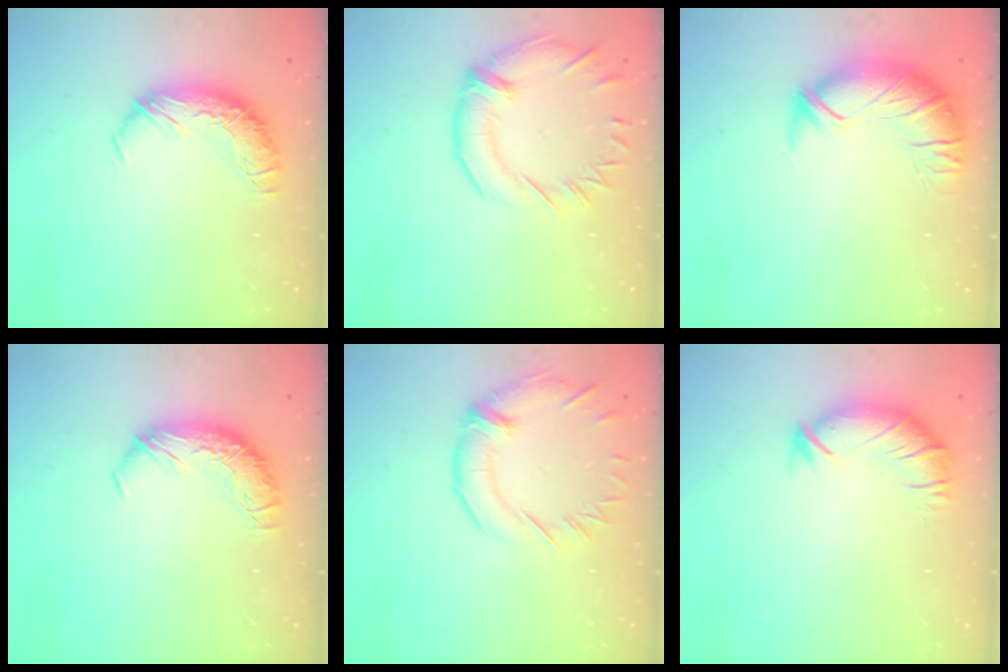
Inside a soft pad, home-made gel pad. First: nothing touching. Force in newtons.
{"total": 2.0, "press": 1.7, "slide": 1.0}
{"total": 3.0, "press": 1.5, "slide": 2.6}
{"total": 0.0}
{"total": 1.3, "press": 0.7, "slide": 1.1}
{"total": 2.9, "press": 2.3, "slide": 1.6}